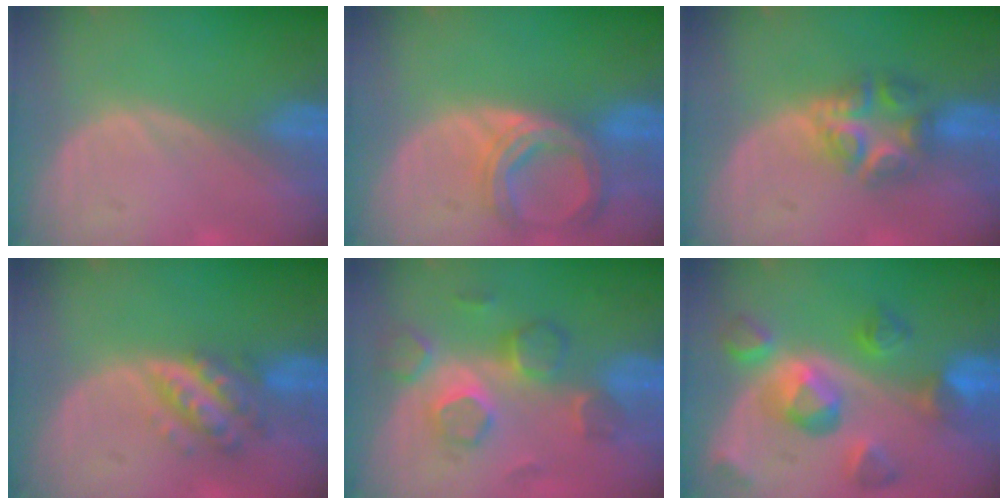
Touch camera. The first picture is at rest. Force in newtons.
{"total": 6.8, "press": 6.2, "slide": 2.6}
{"total": 6.3, "press": 6.2, "slide": 1.5}
{"total": 6.0, "press": 5.5, "slide": 2.5}
{"total": 8.1, "press": 7.4, "slide": 3.3}
{"total": 10.2, "press": 9.0, "slide": 4.8}